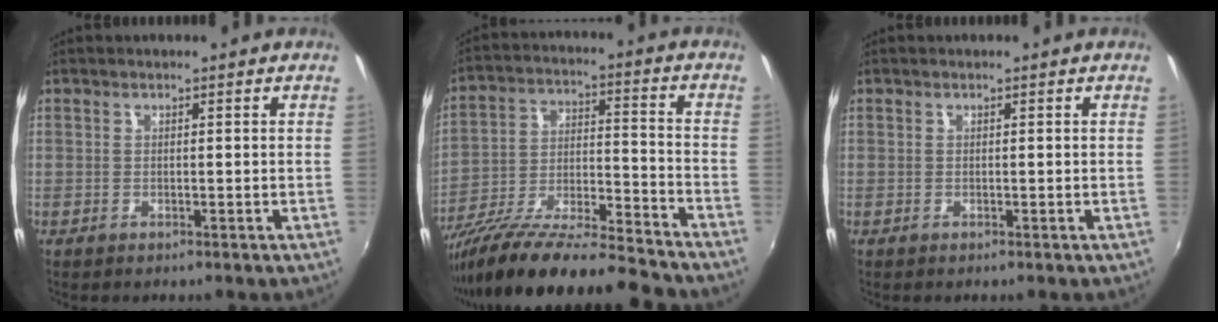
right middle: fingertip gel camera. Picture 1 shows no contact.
{"total": 20.6, "force": [-17.4, 2.0, 10.9], "torque": [-0.192, -0.029, -0.283]}
{"total": 0.0}